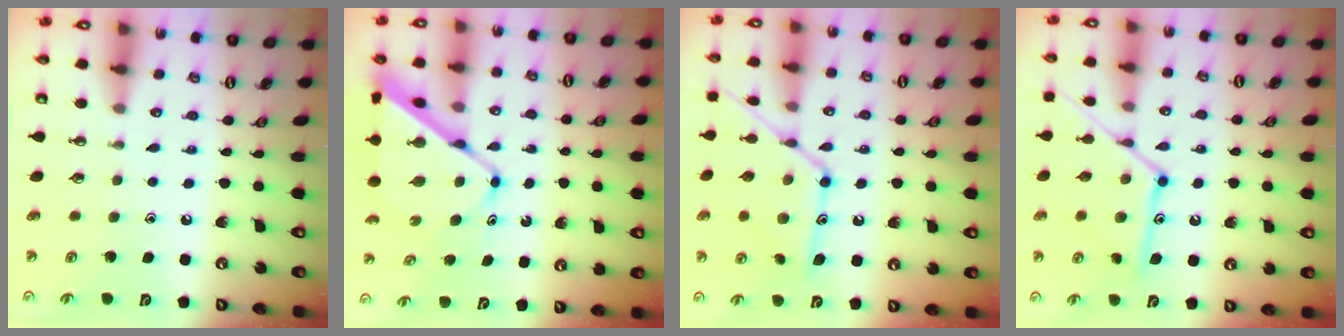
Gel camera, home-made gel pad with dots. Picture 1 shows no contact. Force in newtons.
{"total": 11.8, "press": 11.8, "slide": 0.8}
{"total": 14.6, "press": 14.6, "slide": 0.8}
{"total": 14.5, "press": 14.4, "slide": 1.0}